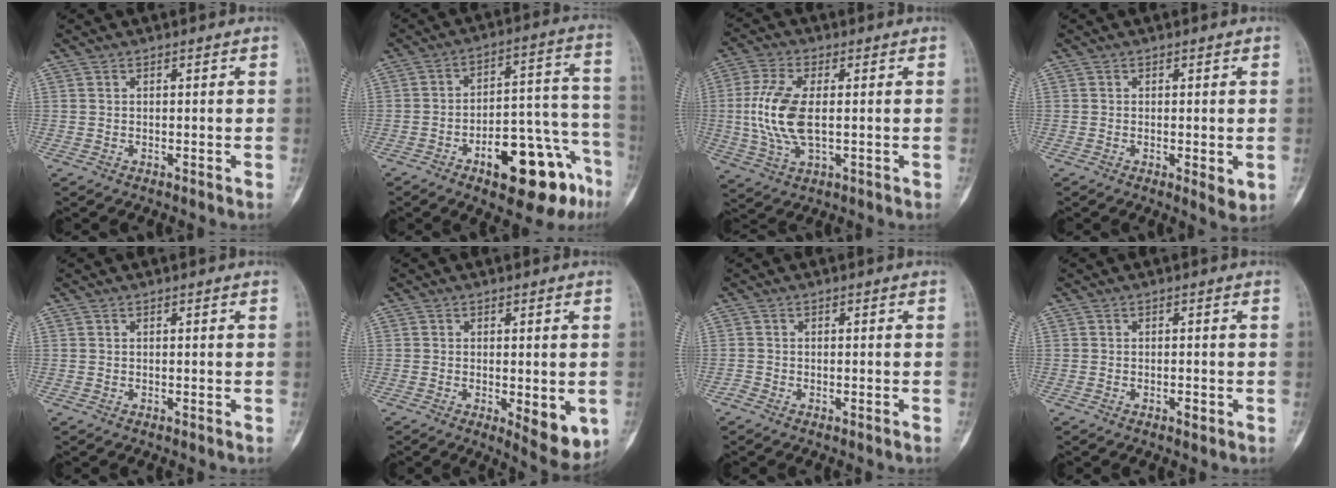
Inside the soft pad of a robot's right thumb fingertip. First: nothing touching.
{"total": 18.6, "force": [-10.1, 7.2, 13.9], "torque": [-0.140, 0.091, -0.136]}
{"total": 11.1, "force": [0.1, 5.2, 9.9], "torque": [-0.217, -0.002, 0.003]}
{"total": 2.4, "force": [-0.4, 0.7, 2.2], "torque": [-0.036, -0.009, -0.009]}
{"total": 0.0}
{"total": 7.7, "force": [-1.8, 2.9, 6.9], "torque": [-0.082, -0.018, -0.020]}
{"total": 0.8, "force": [-0.8, -0.1, 0.1], "torque": [-0.011, 0.003, -0.020]}
{"total": 1.1, "force": [-0.5, 0.4, 0.8], "torque": [-0.012, 0.002, -0.009]}